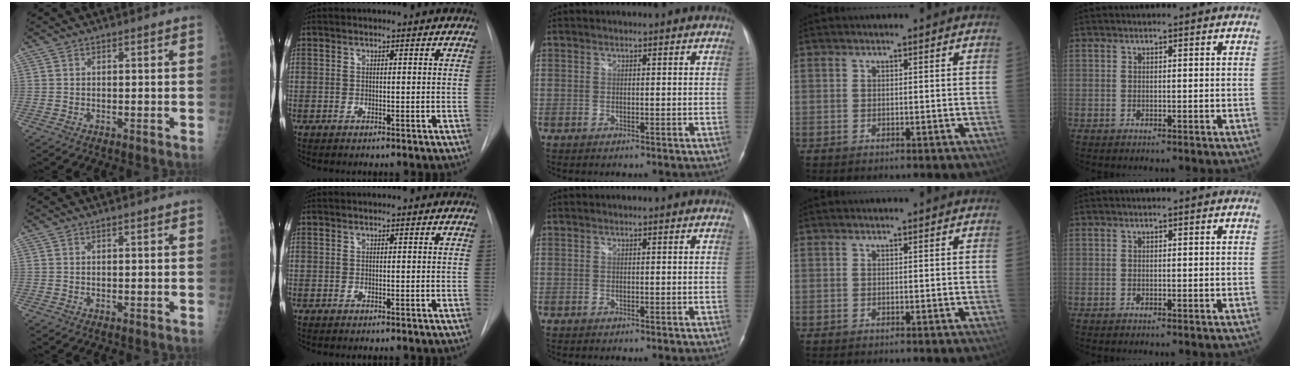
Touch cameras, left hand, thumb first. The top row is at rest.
{}